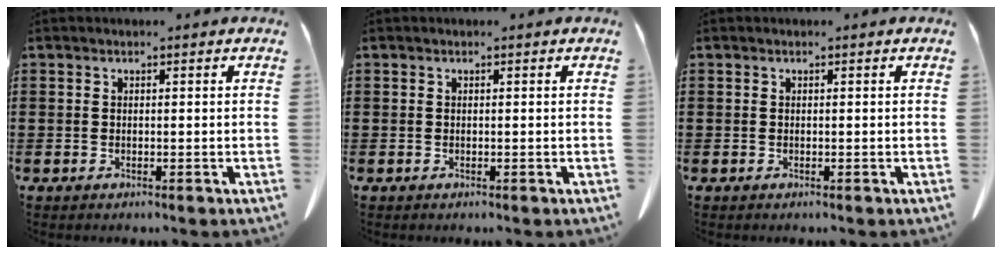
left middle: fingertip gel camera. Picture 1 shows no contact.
{"total": 0.0}
{"total": 0.0}